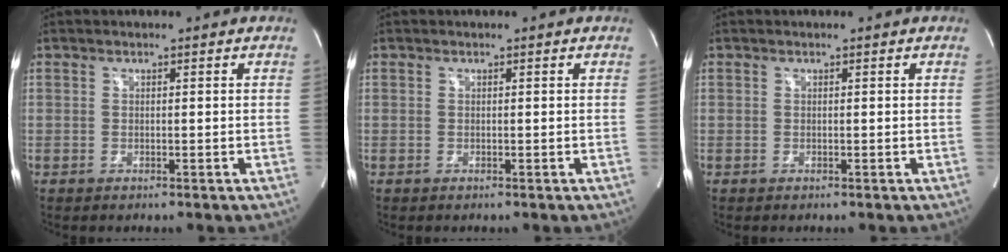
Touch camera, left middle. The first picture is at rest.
{"total": 0.0}
{"total": 0.0}